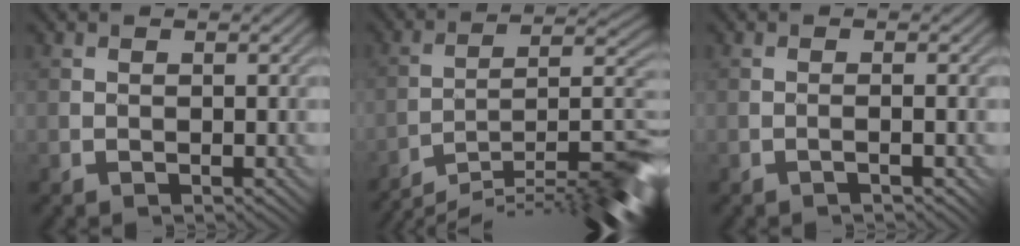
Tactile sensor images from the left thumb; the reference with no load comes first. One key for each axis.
{"total": 13.4, "fx": -10.1, "fy": 1.9, "fz": 8.5, "tx": -0.124, "ty": 0.011, "tz": -0.165}
{"total": 0.8, "fx": -0.4, "fy": -0.6, "fz": 0.4, "tx": -0.009, "ty": 0.007, "tz": -0.011}